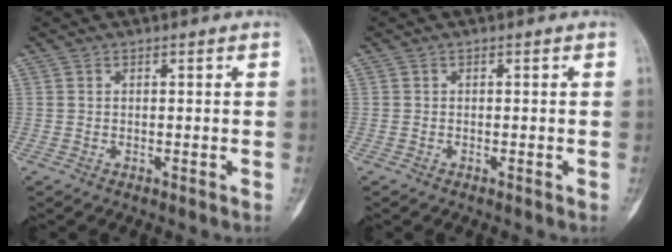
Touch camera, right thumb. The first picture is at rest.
{"total": 0.0}